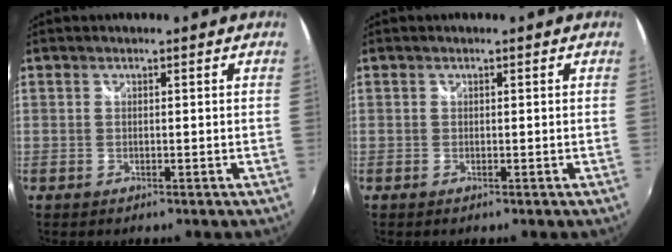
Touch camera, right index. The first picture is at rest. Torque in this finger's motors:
{"motor_torque": [-0.08, -0.01, -0.02, 0.00]}